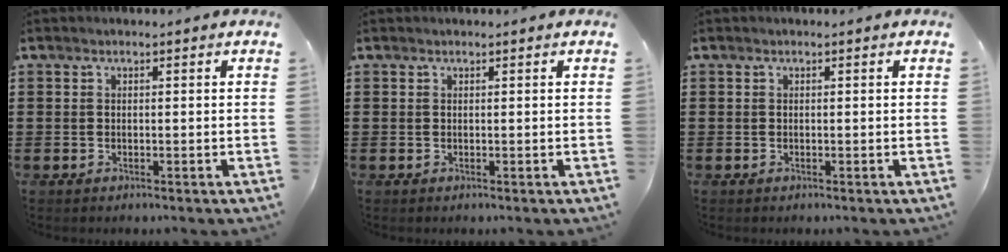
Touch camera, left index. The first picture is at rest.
{"total": 0.0}
{"total": 0.0}